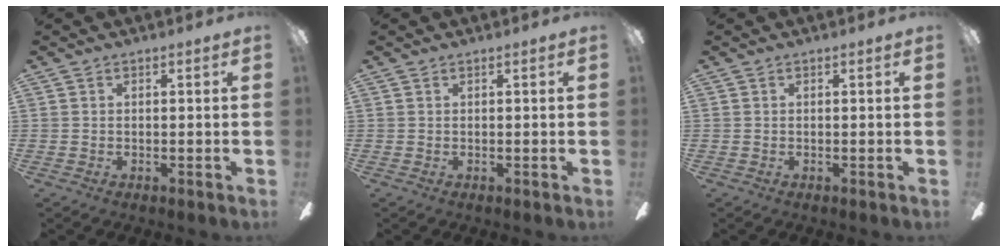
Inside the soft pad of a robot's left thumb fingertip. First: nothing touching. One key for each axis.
{"total": 0.0}
{"total": 0.0}